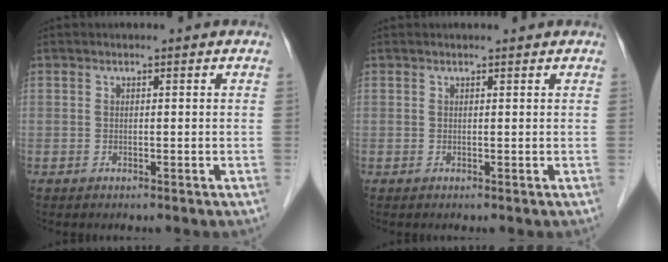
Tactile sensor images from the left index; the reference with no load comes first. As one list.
[{"total": 1.0, "force": [0.9, 0.1, 0.3], "torque": [-0.008, 0.009, 0.014]}]